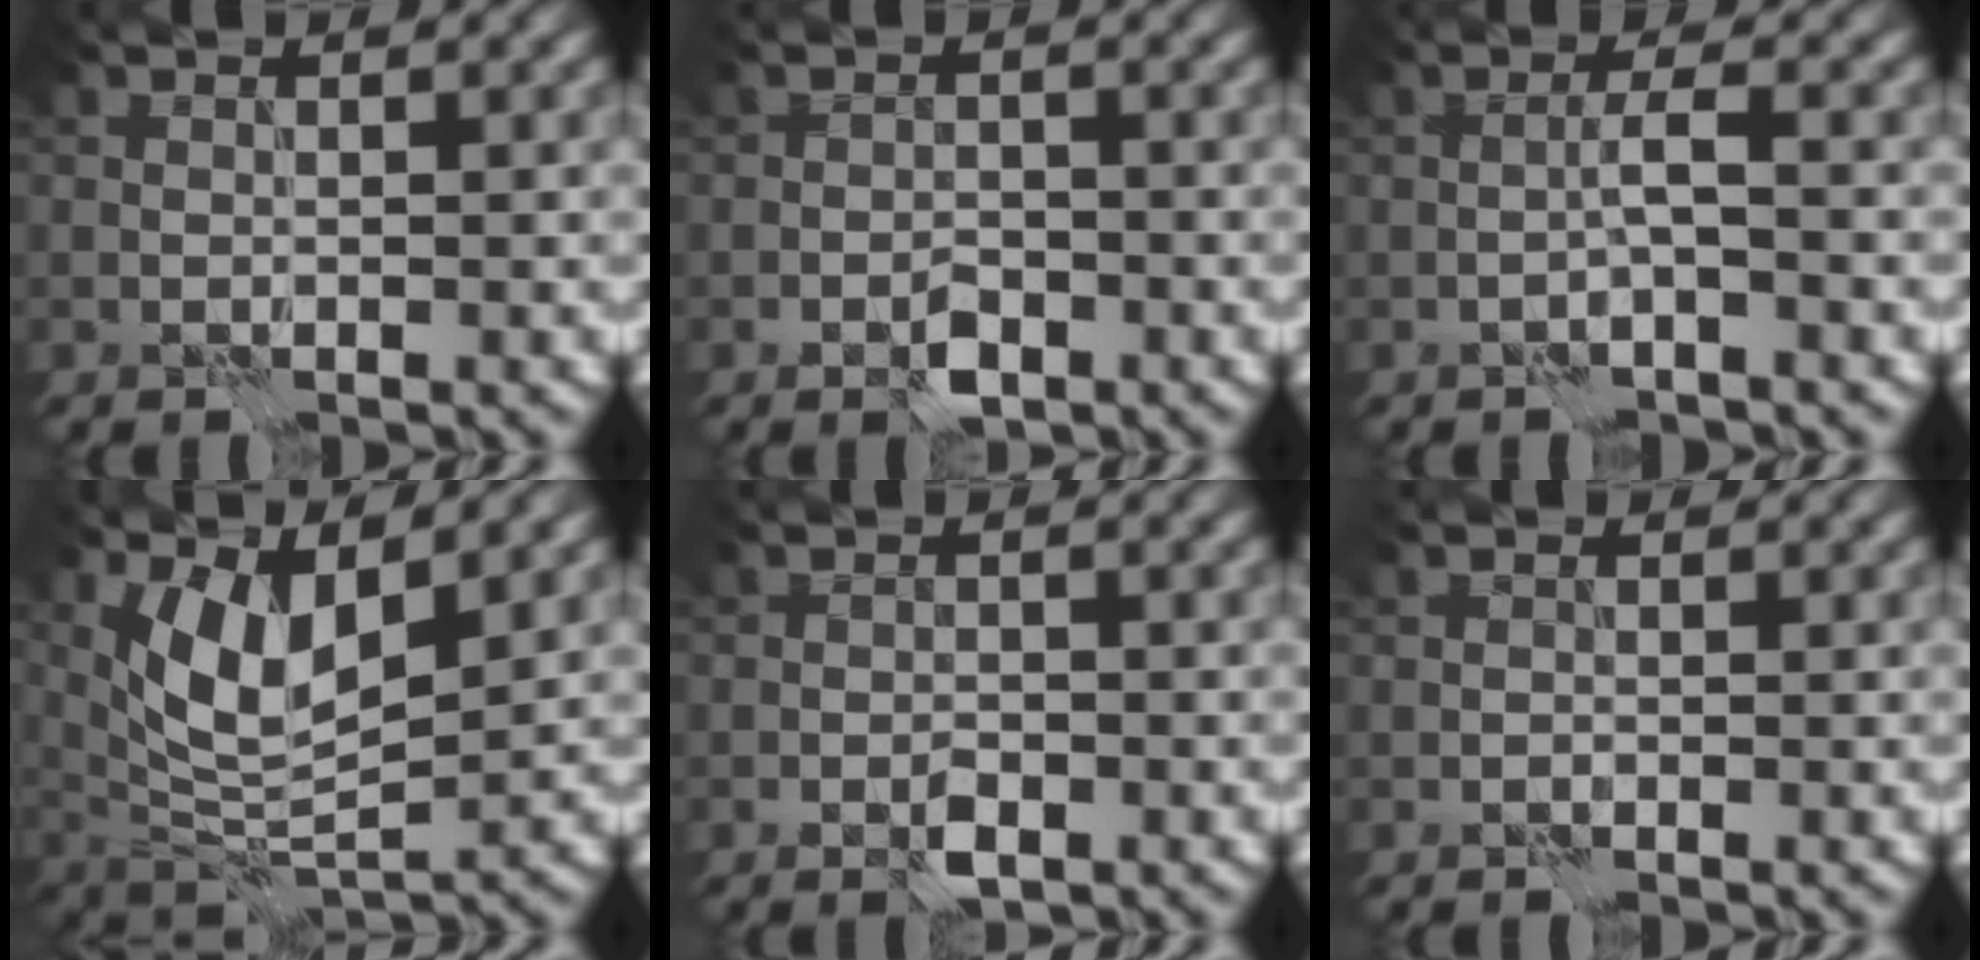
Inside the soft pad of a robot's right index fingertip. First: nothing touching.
{"total": 2.2, "force": [-1.3, 1.1, 1.3], "torque": [-0.022, 0.002, -0.024]}
{"total": 1.7, "force": [-0.6, 0.1, 1.6], "torque": [-0.031, 0.008, -0.016]}
{"total": 6.4, "force": [2.3, 2.8, 5.3], "torque": [-0.109, -0.014, 0.049]}
{"total": 1.9, "force": [-0.9, 1.0, 1.3], "torque": [-0.025, 0.000, -0.017]}
{"total": 0.7, "force": [-0.3, 0.6, 0.3], "torque": [-0.004, 0.000, -0.007]}